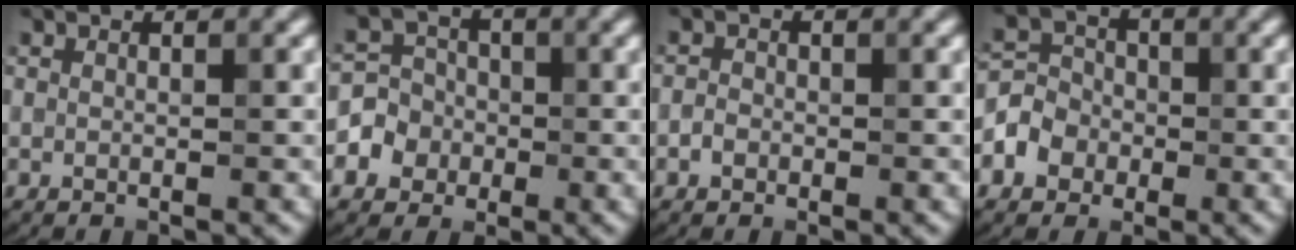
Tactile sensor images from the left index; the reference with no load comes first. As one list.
[{"total": 4.0, "force": [-1.2, 3.7, 0.6], "torque": [0.018, 0.007, -0.036]}, {"total": 1.1, "force": [-0.5, 0.9, 0.3], "torque": [-0.003, -0.001, -0.013]}, {"total": 3.3, "force": [-1.2, 3.0, 0.9], "torque": [-0.006, 0.006, -0.029]}]